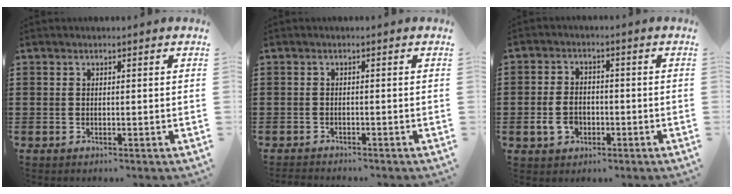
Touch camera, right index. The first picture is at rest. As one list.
[{"total": 1.1, "force": [-1.1, -0.1, -0.1], "torque": [-0.003, 0.001, -0.023]}, {"total": 4.4, "force": [-1.3, 3.0, 2.9], "torque": [-0.070, -0.003, -0.026]}]